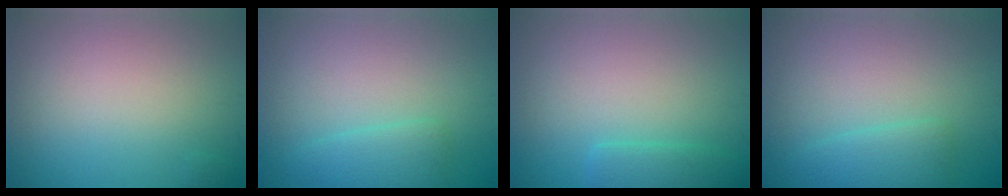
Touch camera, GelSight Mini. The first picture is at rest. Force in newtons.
{"total": 2.2, "press": 2.2, "slide": 0.1}
{"total": 2.0, "press": 1.9, "slide": 0.3}
{"total": 2.2, "press": 2.2, "slide": 0.1}